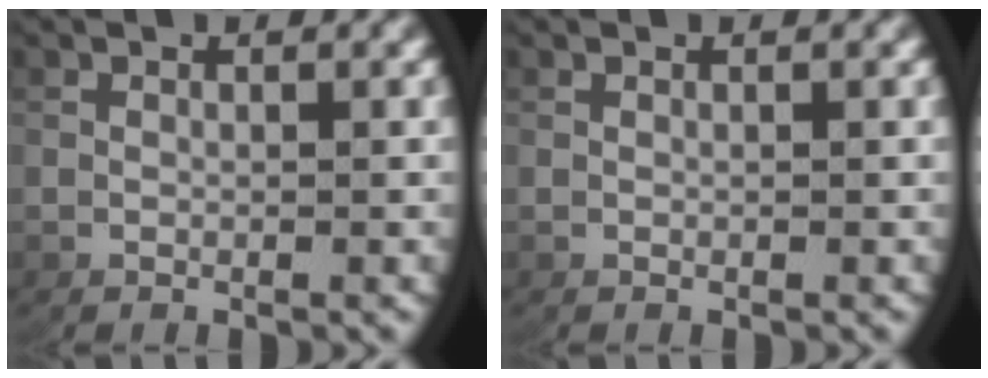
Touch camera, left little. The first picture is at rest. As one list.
[{"total": 0.0}]